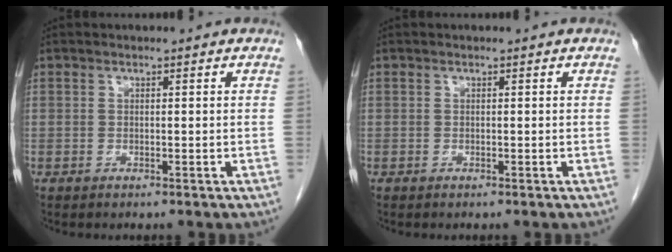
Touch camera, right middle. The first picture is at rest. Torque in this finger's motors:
{"motor_torque": [0.38, -0.15, 0.05, 0.00]}